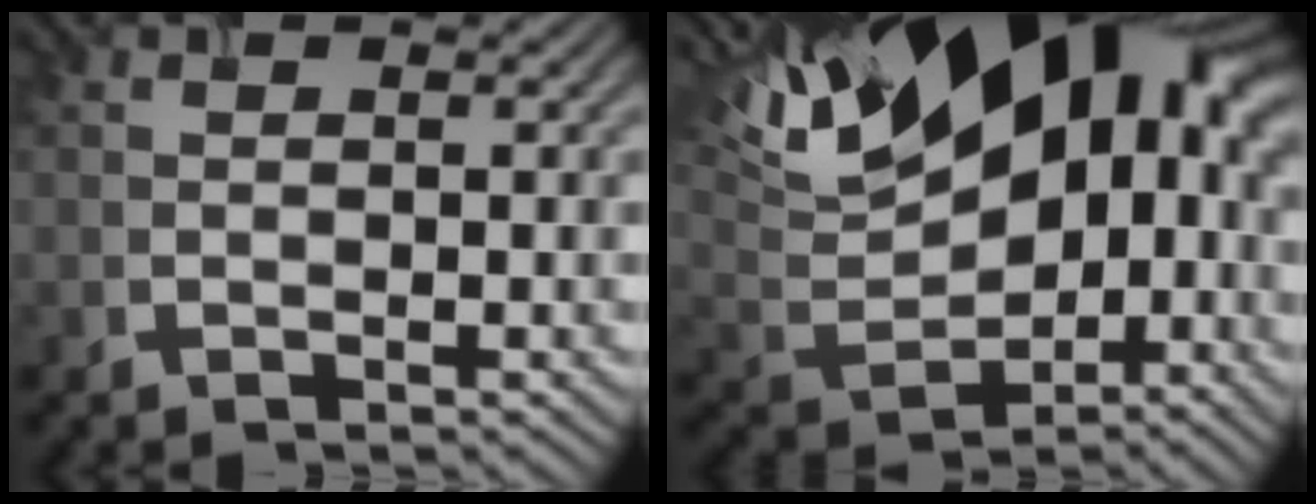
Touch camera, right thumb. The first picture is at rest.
{"total": 19.2, "force": [6.2, 10.6, 14.7], "torque": [-0.247, 0.024, 0.109]}